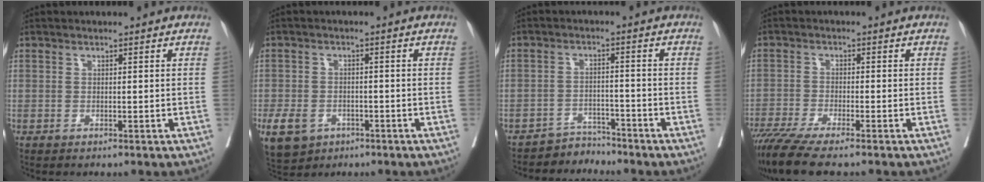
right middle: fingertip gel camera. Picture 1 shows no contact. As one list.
[{"total": 11.5, "force": [-5.4, 8.9, 5.0], "torque": [-0.137, -0.003, -0.076]}, {"total": 3.6, "force": [-3.3, 0.4, -1.3], "torque": [0.029, 0.001, -0.053]}, {"total": 8.8, "force": [-7.2, 0.1, 5.1], "torque": [-0.081, -0.024, -0.121]}]